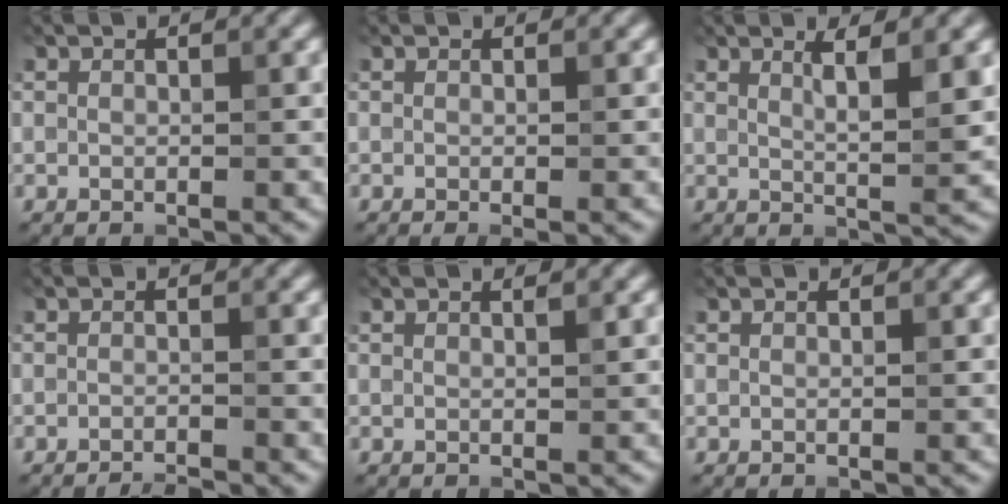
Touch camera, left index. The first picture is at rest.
{"total": 1.0, "force": [-0.3, 0.3, 1.0], "torque": [-0.012, -0.008, -0.005]}
{"total": 3.5, "force": [1.4, 0.7, 3.1], "torque": [-0.042, -0.004, 0.021]}
{"total": 1.8, "force": [-1.6, 0.2, 0.7], "torque": [0.000, -0.006, -0.031]}
{"total": 0.6, "force": [0.4, 0.1, 0.5], "torque": [-0.004, 0.000, 0.005]}
{"total": 0.0}